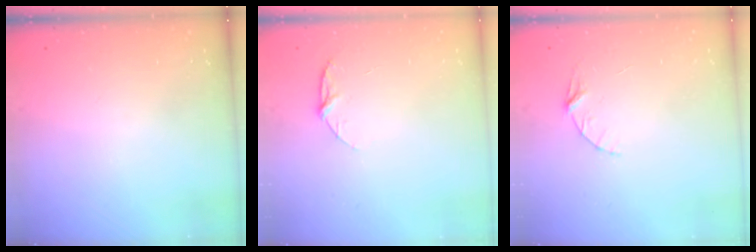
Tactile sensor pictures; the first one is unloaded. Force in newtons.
{"total": 5.2, "press": 5.2, "slide": 0.5}
{"total": 3.9, "press": 3.9, "slide": 0.4}